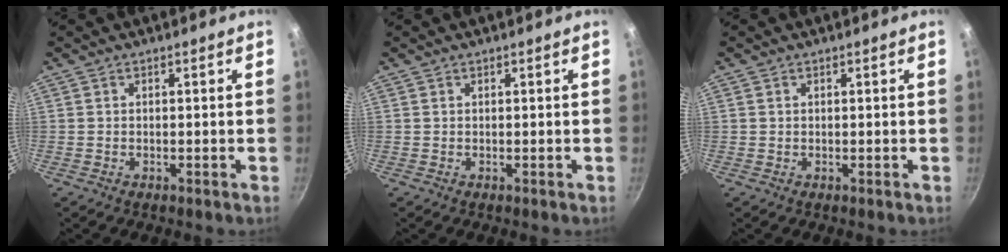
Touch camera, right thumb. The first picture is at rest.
{"total": 0.0}
{"total": 0.0}